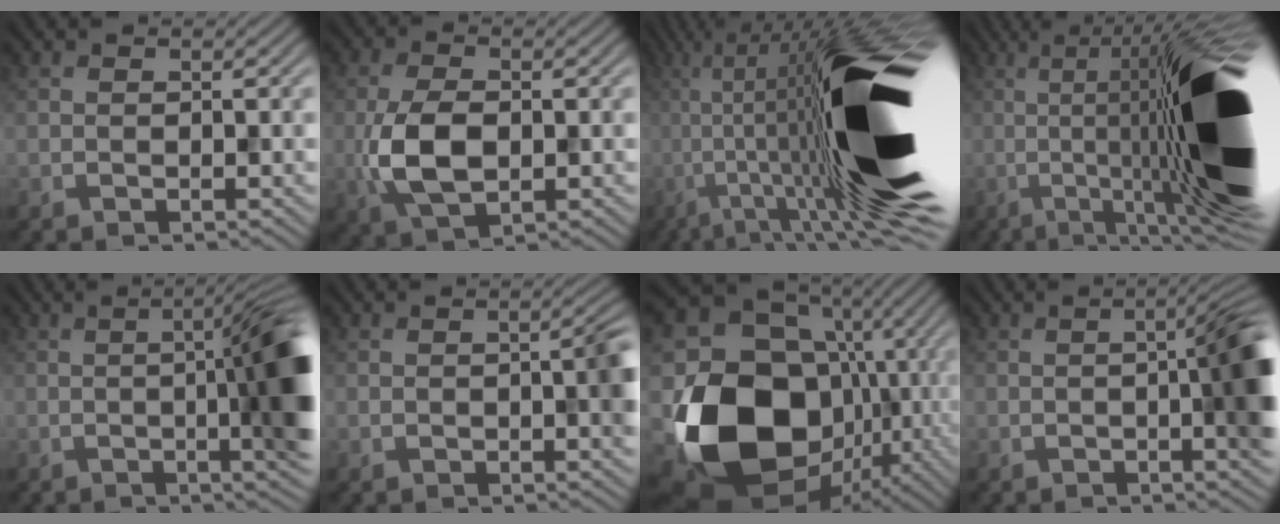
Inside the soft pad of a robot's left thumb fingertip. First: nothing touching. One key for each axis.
{"total": 7.3, "fx": -1.0, "fy": 4.0, "fz": 6.0, "tx": -0.142, "ty": -0.007, "tz": -0.019}
{"total": 23.7, "fx": -2.7, "fy": 6.6, "fz": 22.6, "tx": -0.362, "ty": 0.013, "tz": -0.066}
{"total": 21.5, "fx": -1.8, "fy": 5.2, "fz": 20.8, "tx": -0.293, "ty": 0.018, "tz": -0.039}
{"total": 11.9, "fx": -1.1, "fy": 2.6, "fz": 11.6, "tx": -0.140, "ty": 0.001, "tz": -0.019}
{"total": 3.1, "fx": -0.3, "fy": 0.7, "fz": 3.0, "tx": -0.045, "ty": 0.003, "tz": -0.006}
{"total": 22.1, "fx": -4.2, "fy": 17.8, "fz": 12.4, "tx": -0.288, "ty": -0.053, "tz": -0.044}
{"total": 9.0, "fx": -1.0, "fy": 2.1, "fz": 8.7, "tx": -0.118, "ty": 0.000, "tz": -0.019}